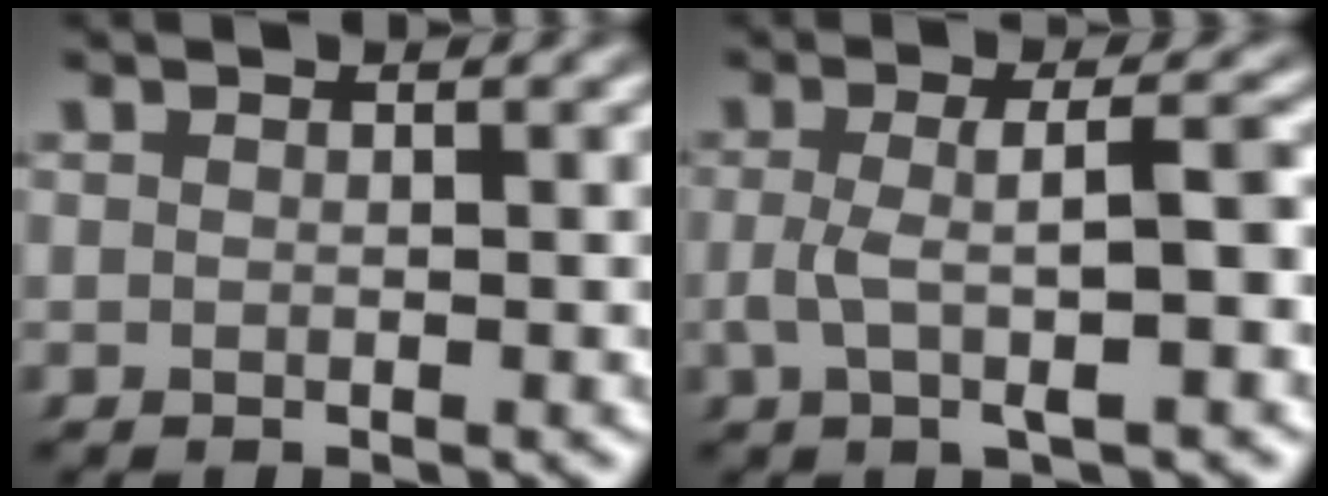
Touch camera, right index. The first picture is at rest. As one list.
[{"total": 4.3, "force": [-0.8, 1.2, 4.1], "torque": [-0.073, 0.005, -0.015]}]